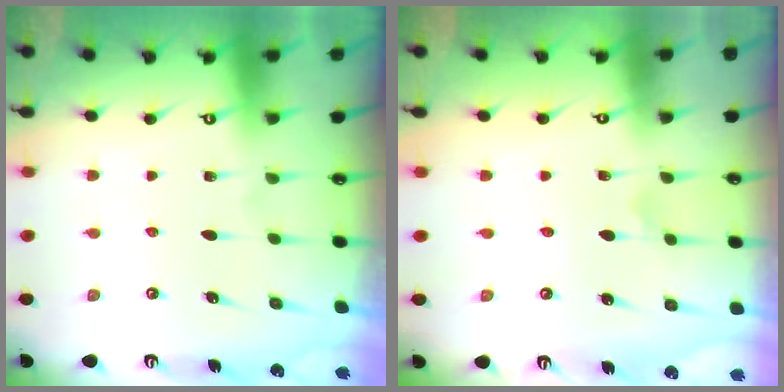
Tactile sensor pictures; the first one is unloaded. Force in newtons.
{"total": 1.8, "press": 1.7, "slide": 0.1}